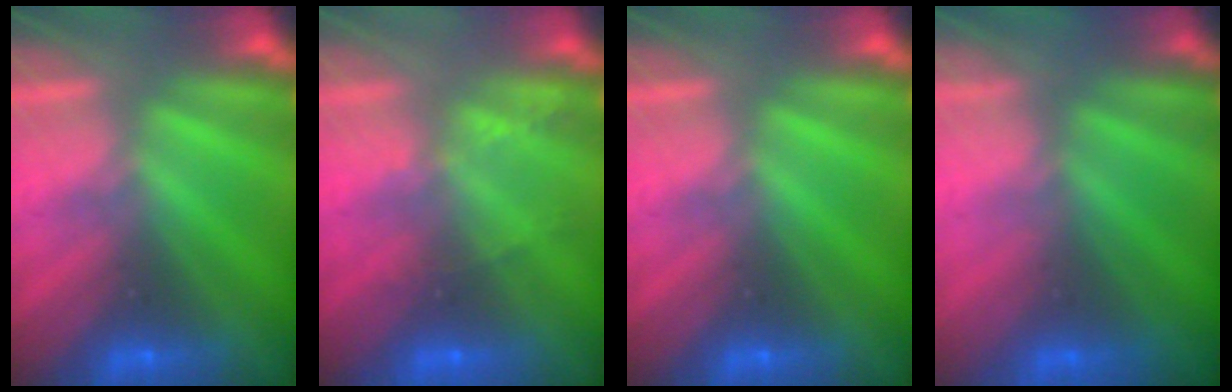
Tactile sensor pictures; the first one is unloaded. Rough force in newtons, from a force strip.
{"total": 2.2}
{"total": 0.0}
{"total": 2.4}